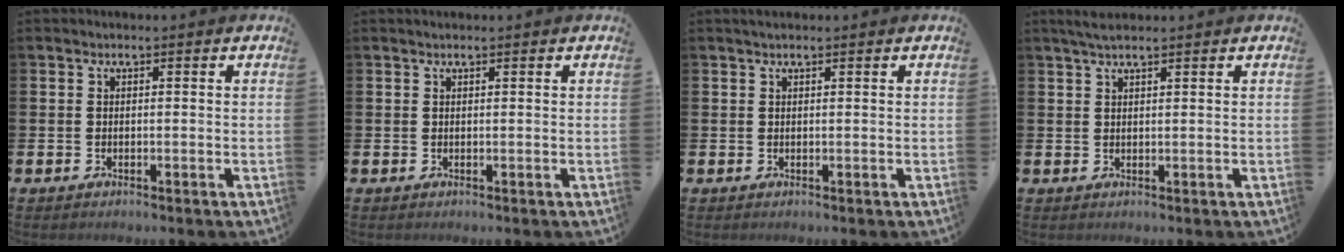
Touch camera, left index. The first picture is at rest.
{"total": 0.5, "force": [0.5, 0.1, 0.2], "torque": [-0.001, 0.001, 0.008]}
{"total": 0.8, "force": [0.7, 0.1, 0.4], "torque": [-0.004, 0.001, 0.012]}
{"total": 2.6, "force": [2.1, 0.4, 1.5], "torque": [-0.028, -0.001, 0.037]}